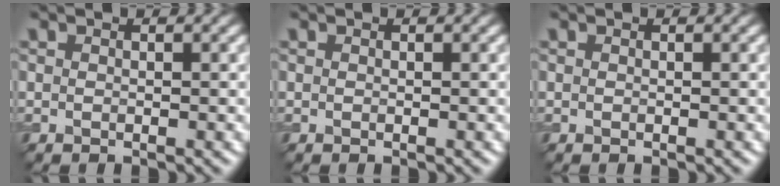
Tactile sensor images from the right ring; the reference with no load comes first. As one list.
[{"total": 0.0}, {"total": 0.0}]